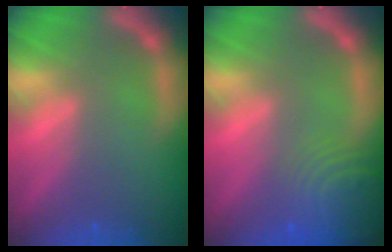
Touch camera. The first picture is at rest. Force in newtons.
{"total": 8.5}